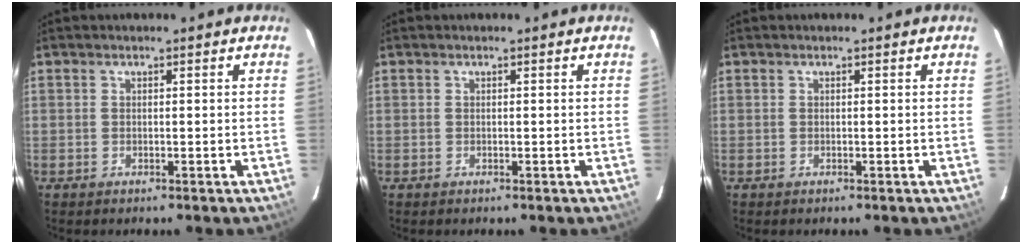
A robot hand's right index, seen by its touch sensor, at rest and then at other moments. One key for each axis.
{"total": 0.0}
{"total": 0.0}